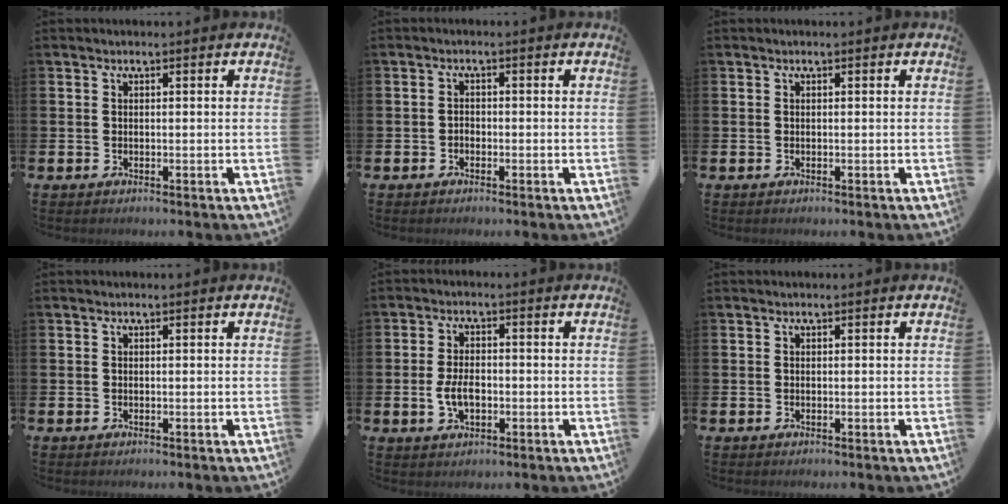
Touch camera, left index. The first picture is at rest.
{"total": 1.1, "force": [-0.8, 0.8, 0.3], "torque": [-0.004, 0.000, -0.016]}
{"total": 0.0}
{"total": 0.0}
{"total": 4.0, "force": [-0.7, 2.4, 3.1], "torque": [-0.056, -0.001, -0.017]}
{"total": 0.0}